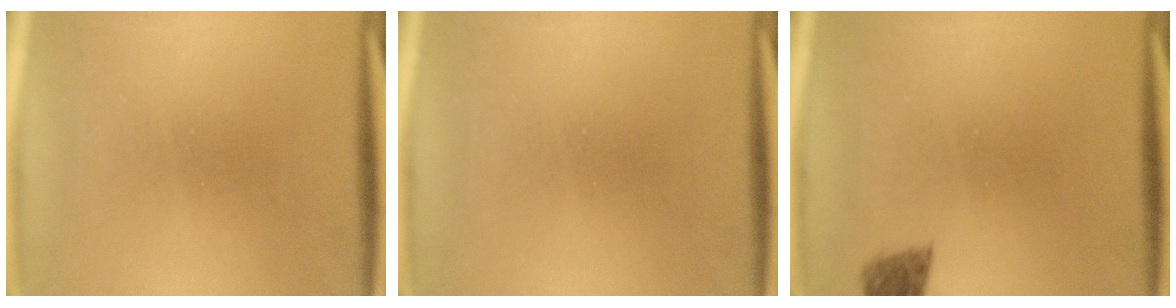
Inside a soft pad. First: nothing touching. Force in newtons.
{"total": 0.0}
{"total": 2.7}